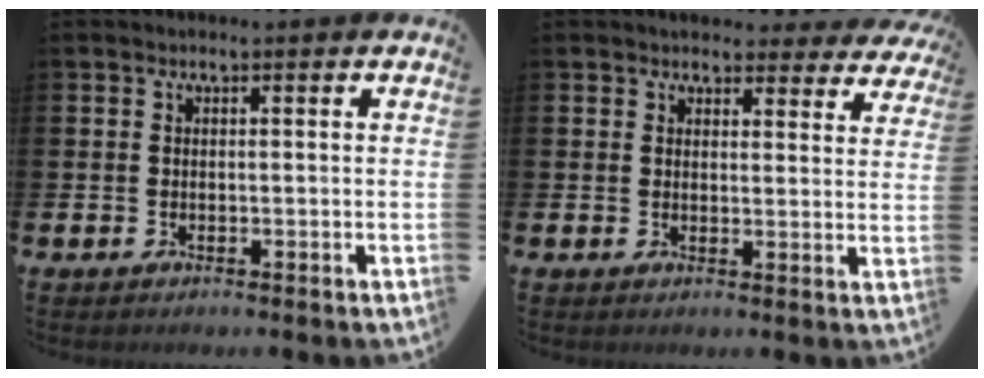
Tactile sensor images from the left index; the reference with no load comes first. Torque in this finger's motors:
{"motor_torque": [0.85, -1.29, 0.33, 0.02]}